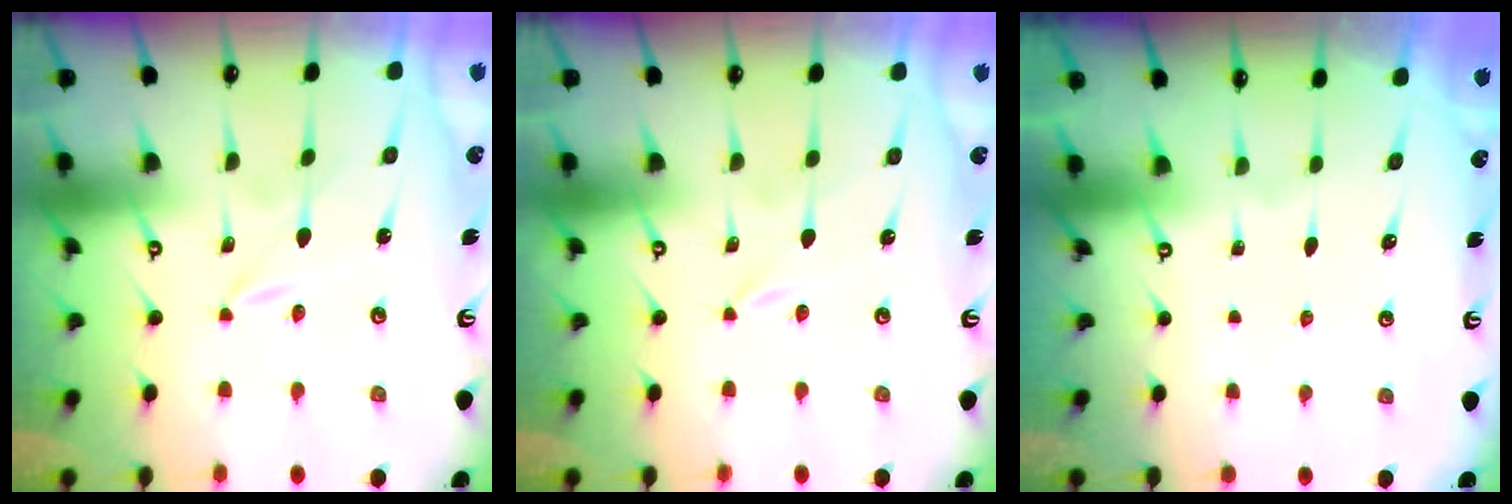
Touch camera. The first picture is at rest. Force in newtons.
{"total": 0.0}
{"total": 0.0}